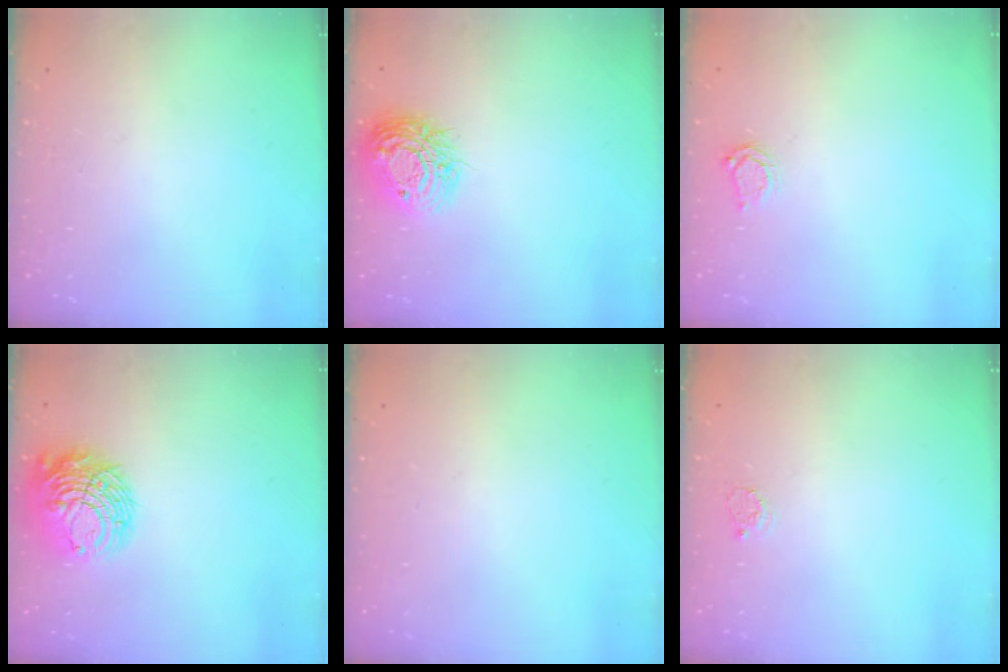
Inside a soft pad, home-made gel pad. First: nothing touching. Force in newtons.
{"total": 14.4, "press": 14.4, "slide": 1.0}
{"total": 4.0, "press": 3.9, "slide": 0.5}
{"total": 10.7, "press": 10.6, "slide": 1.2}
{"total": 0.0}
{"total": 2.3, "press": 2.3, "slide": 0.2}